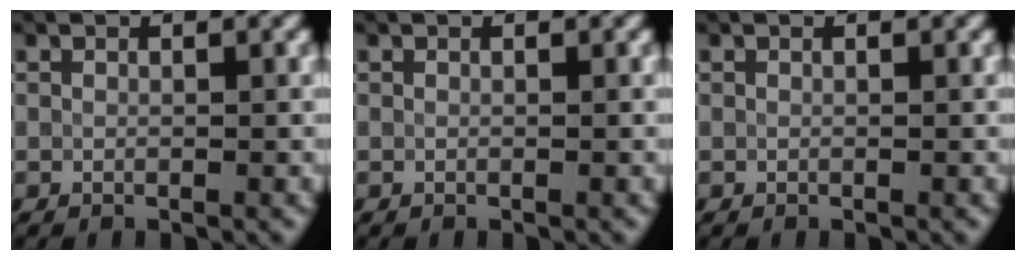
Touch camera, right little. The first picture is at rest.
{"total": 0.0}
{"total": 0.0}